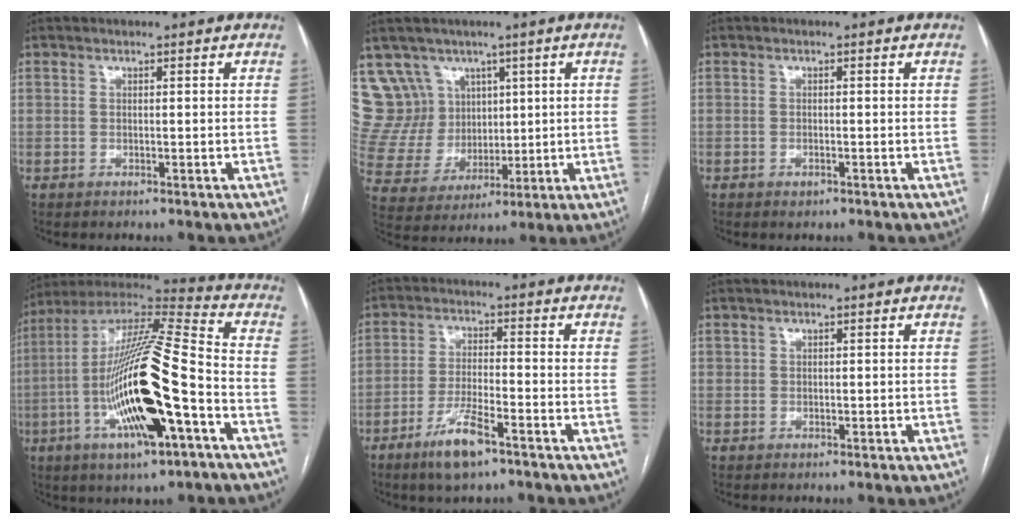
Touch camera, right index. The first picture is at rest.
{"total": 11.4, "force": [6.8, 9.1, 1.5], "torque": [-0.049, 0.051, 0.149]}
{"total": 0.9, "force": [-0.5, 0.4, 0.5], "torque": [-0.010, -0.001, -0.004]}
{"total": 23.1, "force": [-6.4, 3.4, 22.0], "torque": [-0.436, -0.020, -0.111]}
{"total": 7.5, "force": [-4.8, 1.3, 5.7], "torque": [-0.114, -0.010, -0.085]}
{"total": 0.8, "force": [0.4, 0.7, 0.2], "torque": [0.001, 0.002, 0.007]}